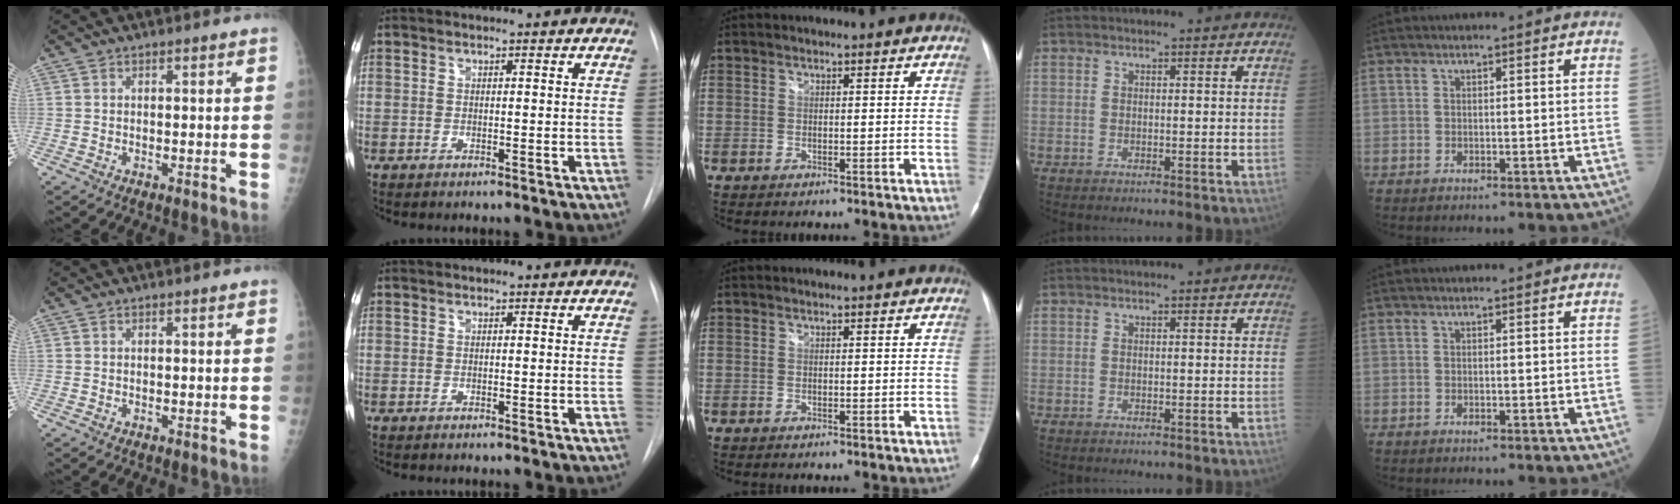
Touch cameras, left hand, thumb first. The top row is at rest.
{}